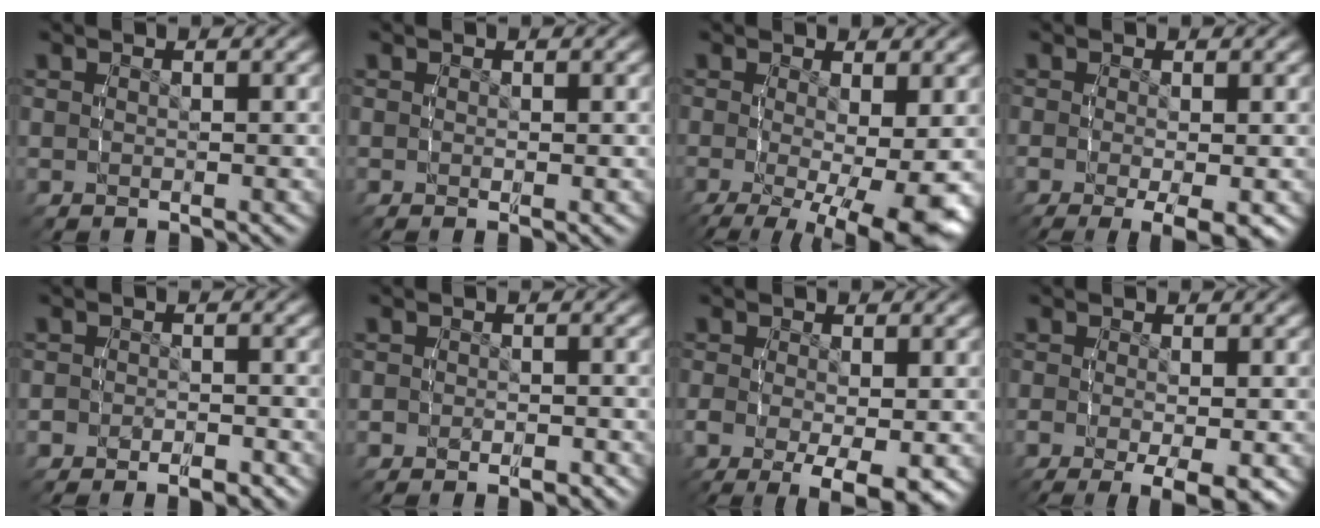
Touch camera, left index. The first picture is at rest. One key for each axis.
{"total": 0.0}
{"total": 10.0, "fx": -4.7, "fy": 3.8, "fz": 7.9, "tx": -0.128, "ty": -0.060, "tz": -0.043}
{"total": 5.5, "fx": -3.2, "fy": 1.8, "fz": 4.0, "tx": -0.066, "ty": -0.030, "tz": -0.031}
{"total": 2.2, "fx": -1.8, "fy": 1.1, "fz": 0.5, "tx": -0.010, "ty": -0.007, "tz": -0.027}
{"total": 1.7, "fx": -1.4, "fy": 0.7, "fz": 0.5, "tx": -0.009, "ty": -0.007, "tz": -0.018}
{"total": 6.2, "fx": -2.9, "fy": 2.3, "fz": 4.9, "tx": -0.086, "ty": -0.034, "tz": -0.023}
{"total": 6.0, "fx": -3.6, "fy": 2.3, "fz": 4.3, "tx": -0.073, "ty": -0.028, "tz": -0.038}